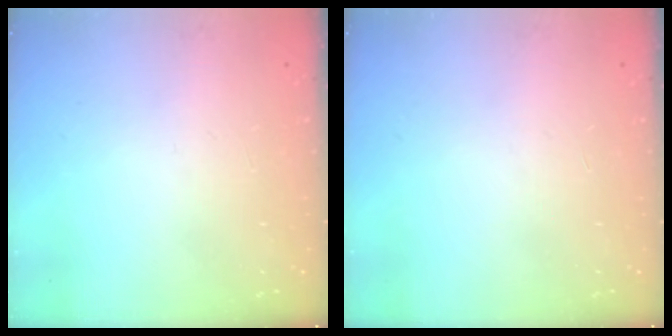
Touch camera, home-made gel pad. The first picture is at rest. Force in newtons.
{"total": 0.0}